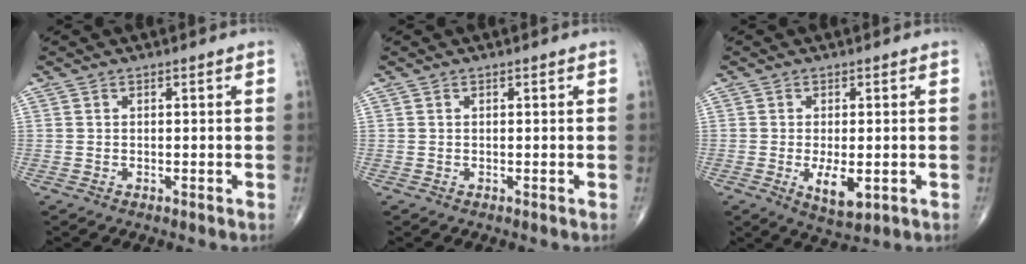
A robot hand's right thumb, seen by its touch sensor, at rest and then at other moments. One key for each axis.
{"total": 0.0}
{"total": 5.8, "fx": -1.3, "fy": 2.6, "fz": 5.1, "tx": -0.081, "ty": -0.013, "tz": -0.014}